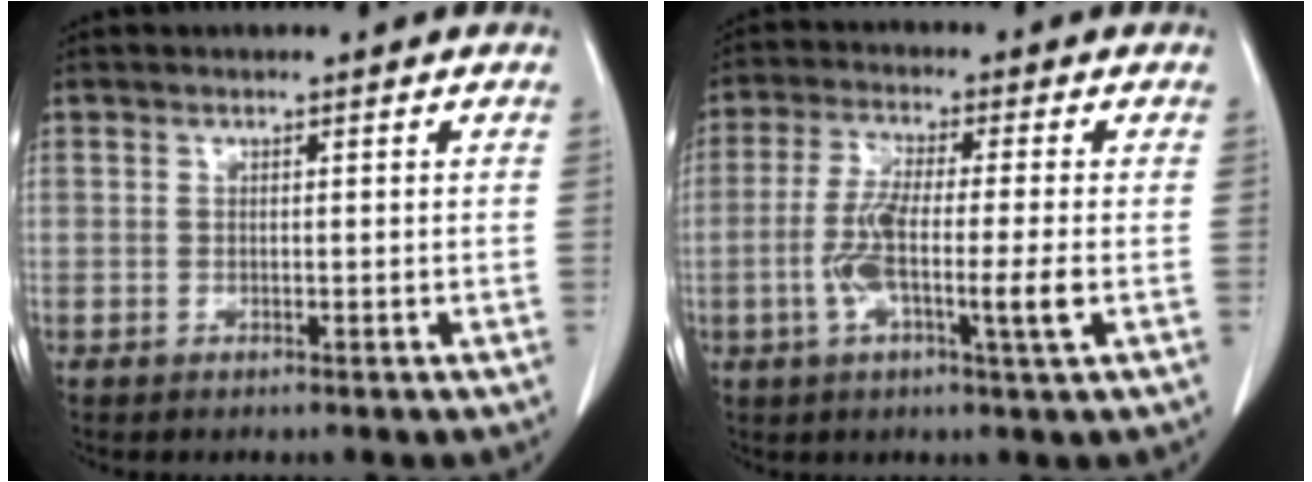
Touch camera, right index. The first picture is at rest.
{"total": 9.0, "force": [-1.9, 0.4, 8.8], "torque": [-0.166, -0.008, -0.040]}